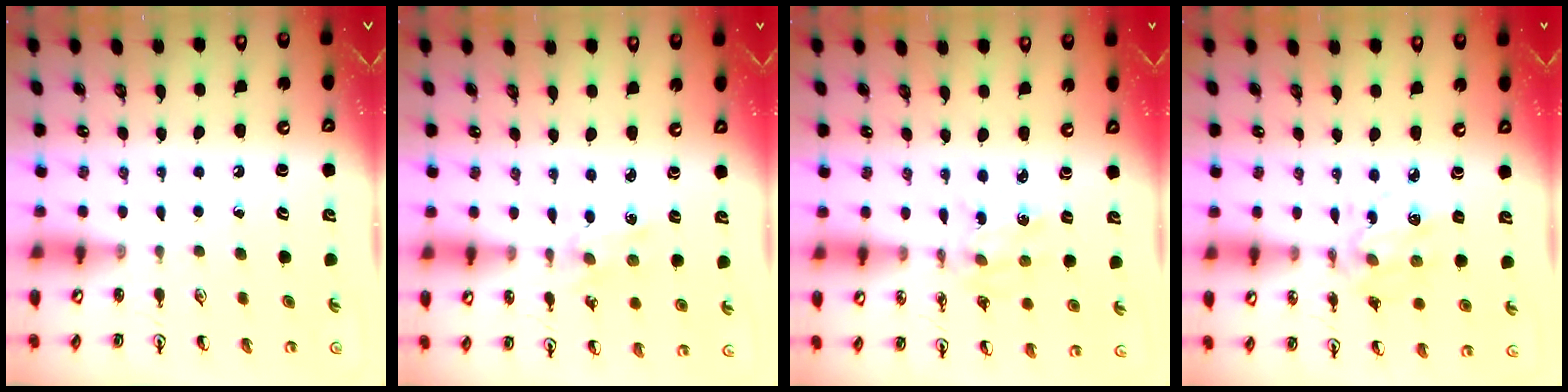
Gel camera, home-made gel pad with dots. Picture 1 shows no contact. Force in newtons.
{"total": 1.3, "press": 1.3, "slide": 0.2}
{"total": 1.4, "press": 1.4, "slide": 0.2}
{"total": 7.1, "press": 7.1, "slide": 0.3}